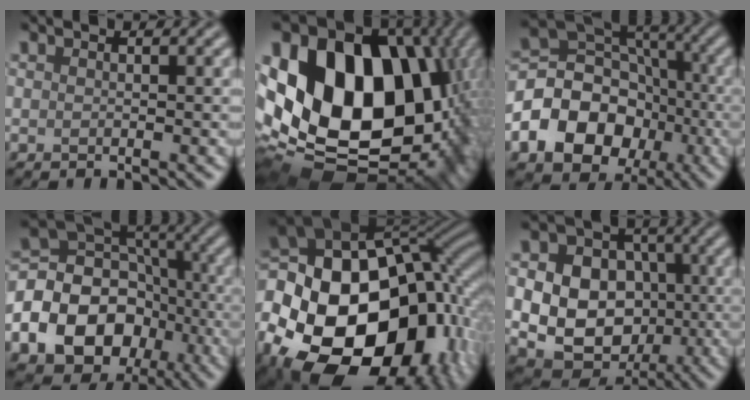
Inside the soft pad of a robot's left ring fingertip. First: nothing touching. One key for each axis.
{"total": 20.2, "fx": 3.0, "fy": 14.6, "fz": 13.6, "tx": -0.260, "ty": 0.001, "tz": 0.065}
{"total": 11.5, "fx": -3.5, "fy": 9.2, "fz": 6.0, "tx": -0.116, "ty": -0.002, "tz": -0.083}
{"total": 16.0, "fx": -5.1, "fy": 13.1, "fz": 7.5, "tx": -0.157, "ty": -0.009, "tz": -0.104}
{"total": 22.1, "fx": -6.9, "fy": 15.4, "fz": 14.3, "tx": -0.307, "ty": -0.023, "tz": -0.101}
{"total": 13.8, "fx": -0.4, "fy": 12.1, "fz": 6.7, "tx": -0.147, "ty": 0.018, "tz": -0.017}